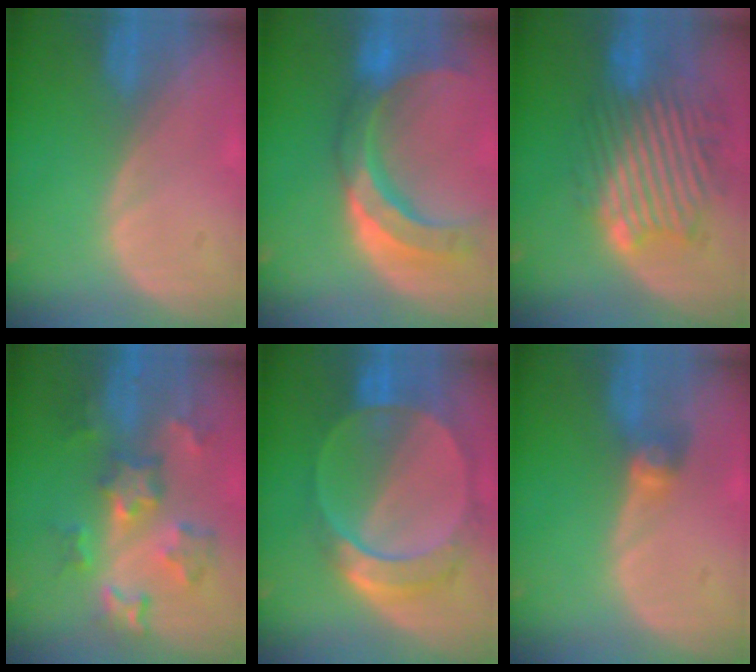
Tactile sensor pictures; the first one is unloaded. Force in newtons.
{"total": 11.3, "press": 9.6, "slide": 6.1}
{"total": 11.1, "press": 10.3, "slide": 4.0}
{"total": 8.8, "press": 7.8, "slide": 4.0}
{"total": 9.5, "press": 8.2, "slide": 4.8}
{"total": 2.7, "press": 2.6, "slide": 0.5}